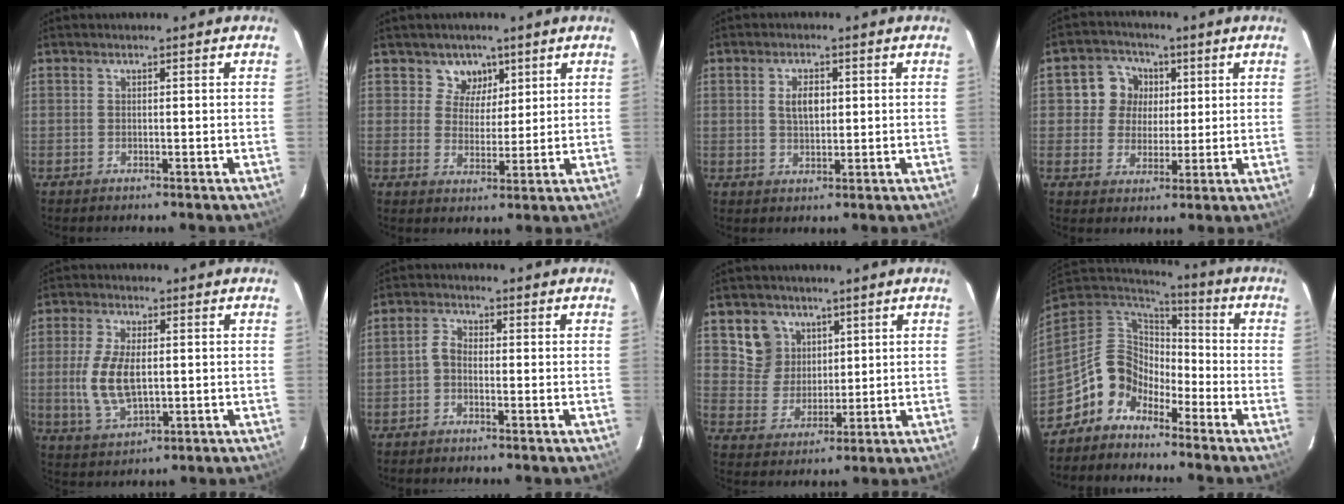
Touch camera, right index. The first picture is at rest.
{"total": 5.0, "force": [2.7, 4.1, 0.4], "torque": [0.003, 0.000, 0.045]}
{"total": 4.0, "force": [0.9, 2.2, 3.2], "torque": [-0.057, 0.006, 0.019]}
{"total": 7.6, "force": [1.7, 7.1, 2.0], "torque": [-0.046, 0.022, 0.027]}
{"total": 9.9, "force": [-0.3, 4.9, 8.6], "torque": [-0.182, -0.006, 0.001]}
{"total": 2.1, "force": [-1.1, 1.3, 1.2], "torque": [-0.030, 0.009, -0.025]}
{"total": 7.9, "force": [3.9, 6.7, 1.5], "torque": [-0.032, 0.013, 0.083]}
{"total": 10.7, "force": [-7.5, 7.0, 3.0], "torque": [-0.069, 0.036, -0.152]}